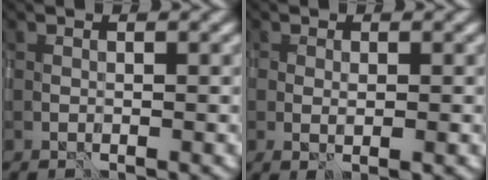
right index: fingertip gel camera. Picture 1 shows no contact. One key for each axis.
{"total": 0.7, "fx": 0.1, "fy": 0.1, "fz": 0.7, "tx": -0.009, "ty": 0.000, "tz": 0.002}